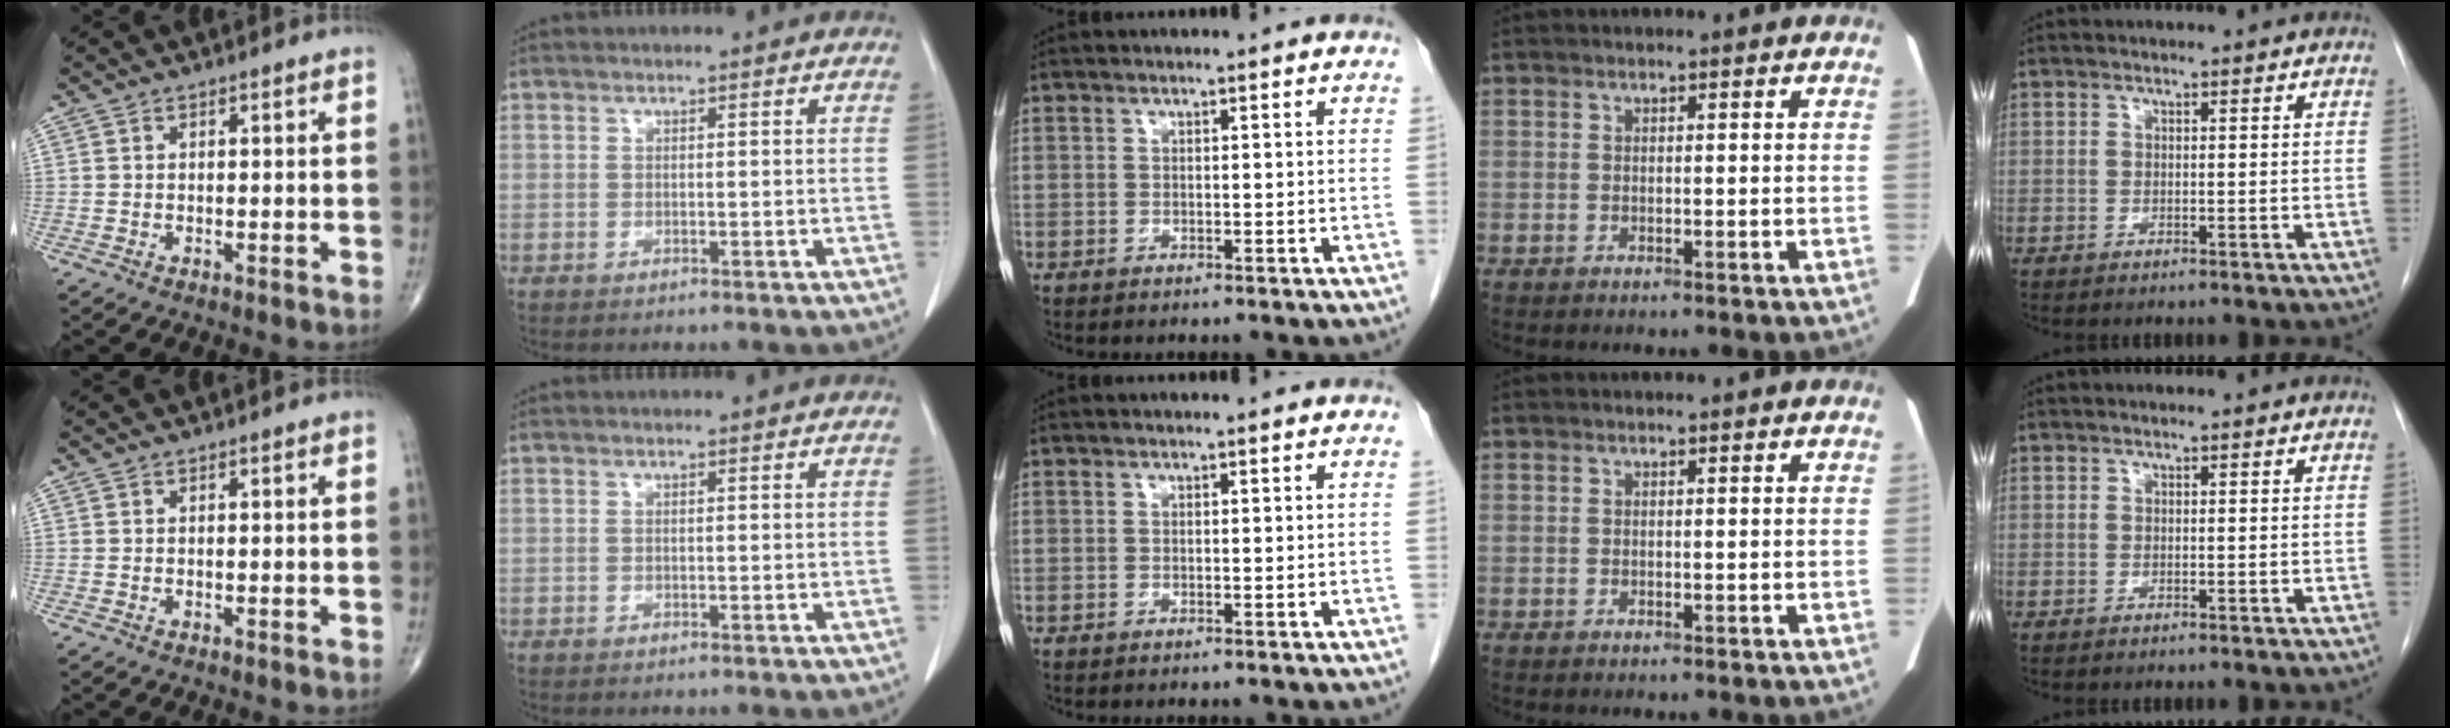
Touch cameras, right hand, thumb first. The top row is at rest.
{}